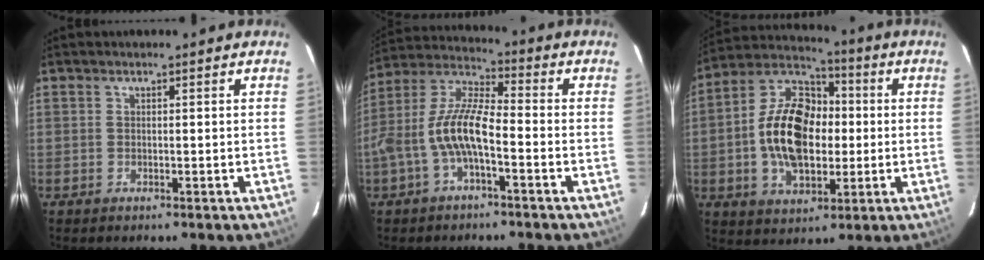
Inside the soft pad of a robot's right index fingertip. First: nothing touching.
{"total": 10.4, "force": [-3.4, 3.2, 9.2], "torque": [-0.201, 0.011, -0.063]}
{"total": 17.2, "force": [-1.0, 10.8, 13.3], "torque": [-0.260, 0.023, -0.017]}